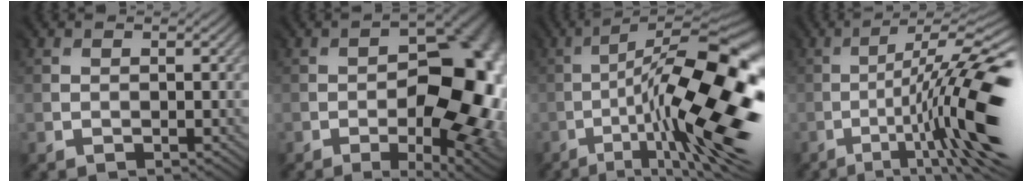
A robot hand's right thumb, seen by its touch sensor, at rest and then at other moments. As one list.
[{"total": 16.0, "force": [-3.5, 7.7, 13.6], "torque": [-0.150, -0.006, -0.043]}, {"total": 17.9, "force": [-5.5, 5.2, 16.2], "torque": [-0.244, -0.004, -0.080]}, {"total": 14.8, "force": [-4.4, 3.2, 13.7], "torque": [-0.213, -0.007, -0.061]}]